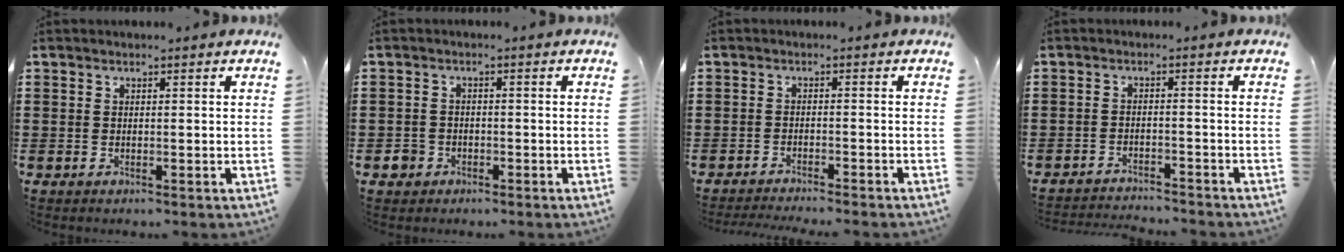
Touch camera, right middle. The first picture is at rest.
{"total": 2.3, "force": [-1.3, 1.9, 0.3], "torque": [-0.009, -0.001, -0.028]}
{"total": 2.1, "force": [-2.1, -0.1, 0.1], "torque": [-0.004, -0.001, -0.044]}
{"total": 2.7, "force": [-2.7, 0.2, -0.1], "torque": [-0.004, -0.001, -0.057]}